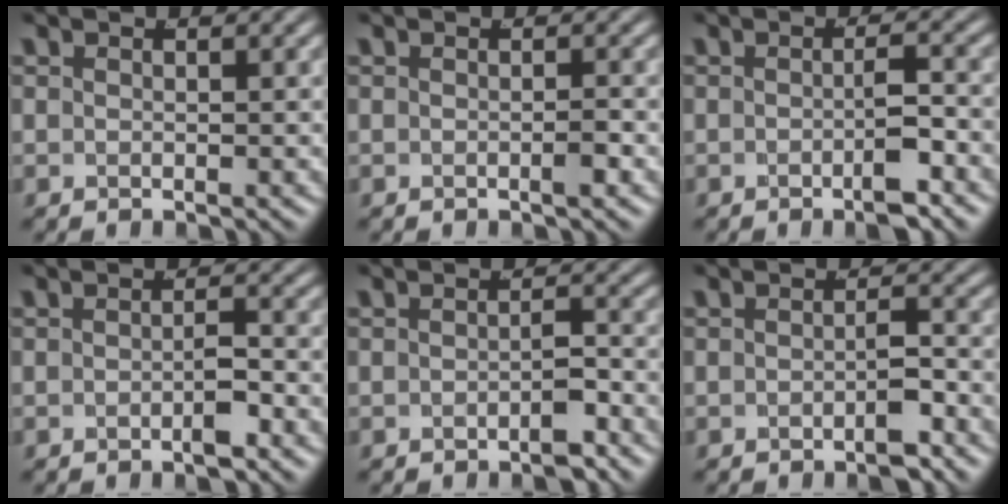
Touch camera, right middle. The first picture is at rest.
{"total": 0.7, "force": [-0.4, -0.1, 0.5], "torque": [-0.005, 0.003, -0.010]}
{"total": 2.7, "force": [-1.3, 0.0, 2.3], "torque": [-0.024, 0.002, -0.025]}
{"total": 1.7, "force": [-1.0, 0.1, 1.4], "torque": [-0.014, 0.002, -0.018]}
{"total": 2.0, "force": [-1.6, 0.3, 1.1], "torque": [-0.007, -0.001, -0.028]}
{"total": 2.1, "force": [-1.5, 0.2, 1.4], "torque": [-0.012, 0.000, -0.027]}